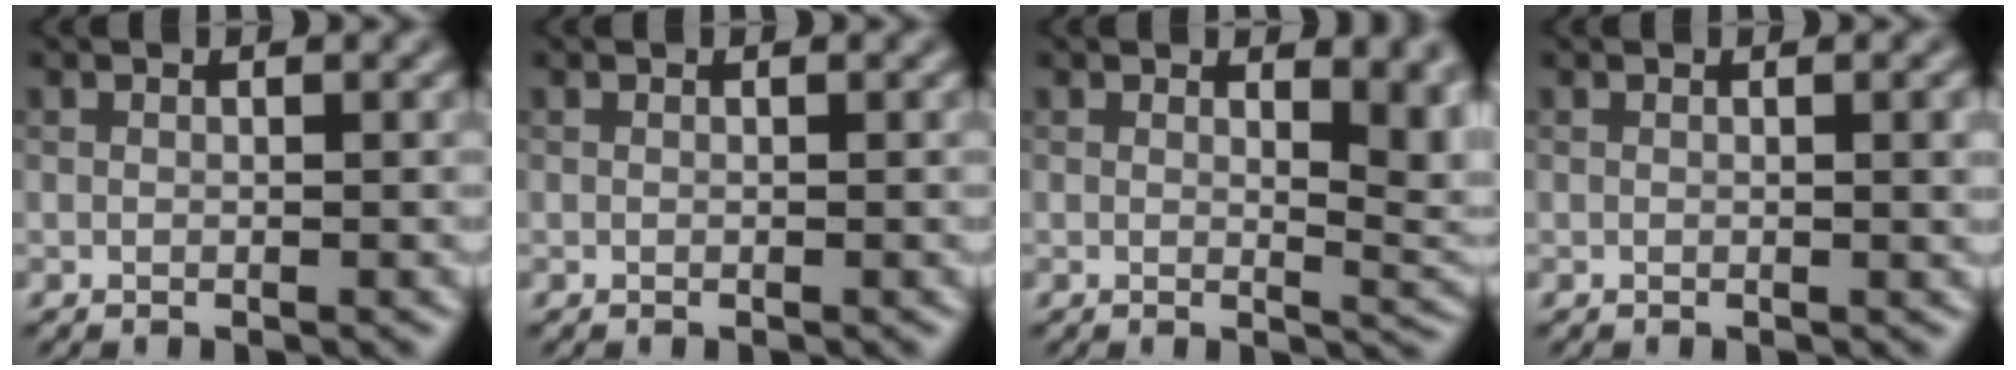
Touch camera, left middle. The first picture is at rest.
{"total": 0.0}
{"total": 5.9, "force": [1.8, 2.6, 4.9], "torque": [-0.052, -0.013, 0.035]}
{"total": 1.3, "force": [0.2, 0.3, 1.3], "torque": [-0.016, 0.001, 0.001]}